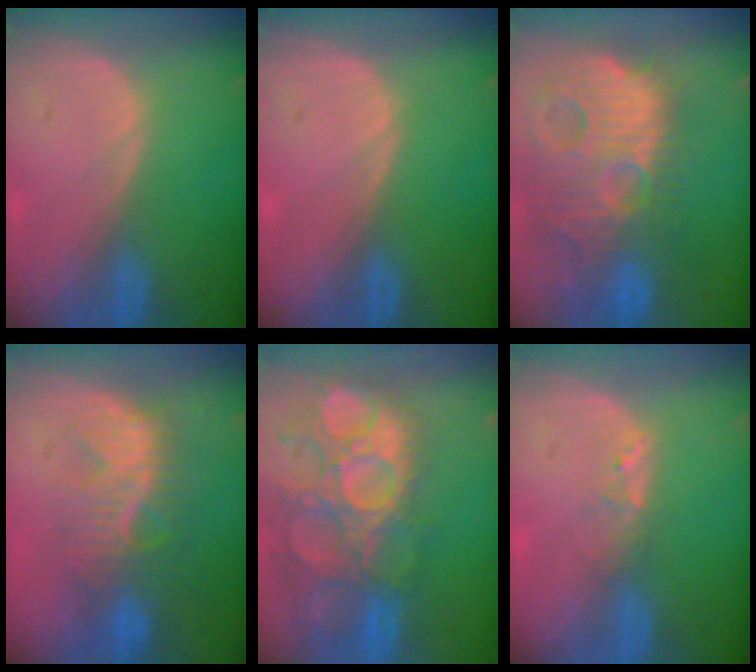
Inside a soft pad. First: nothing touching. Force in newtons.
{"total": 0.0}
{"total": 14.8, "press": 12.8, "slide": 7.5}
{"total": 9.5, "press": 8.6, "slide": 4.1}
{"total": 15.0, "press": 12.5, "slide": 8.2}
{"total": 1.6, "press": 1.5, "slide": 0.3}